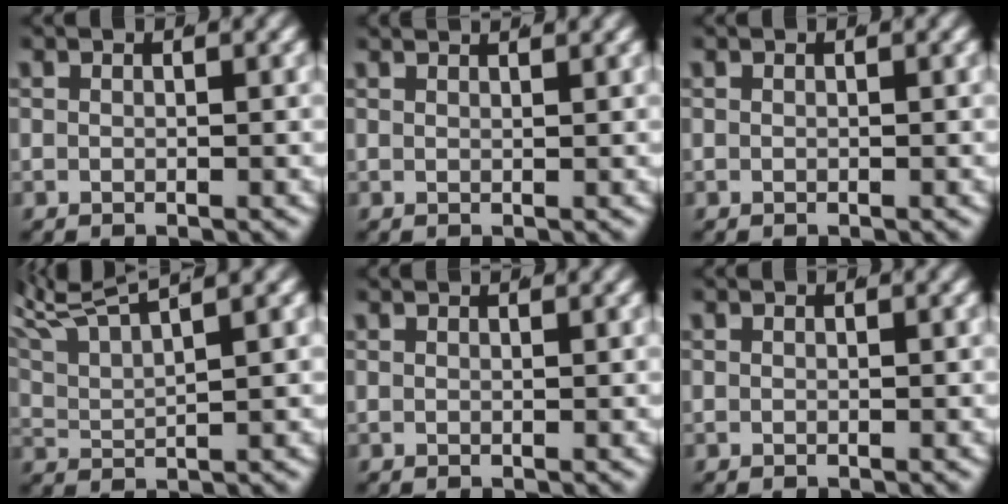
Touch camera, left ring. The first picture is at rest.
{"total": 1.8, "force": [1.6, -0.4, 0.6], "torque": [-0.001, 0.003, 0.026]}
{"total": 0.0}
{"total": 7.5, "force": [5.4, 3.4, 3.9], "torque": [-0.075, 0.021, 0.081]}
{"total": 0.8, "force": [0.7, -0.4, 0.1], "torque": [0.005, 0.002, 0.011]}
{"total": 0.0}